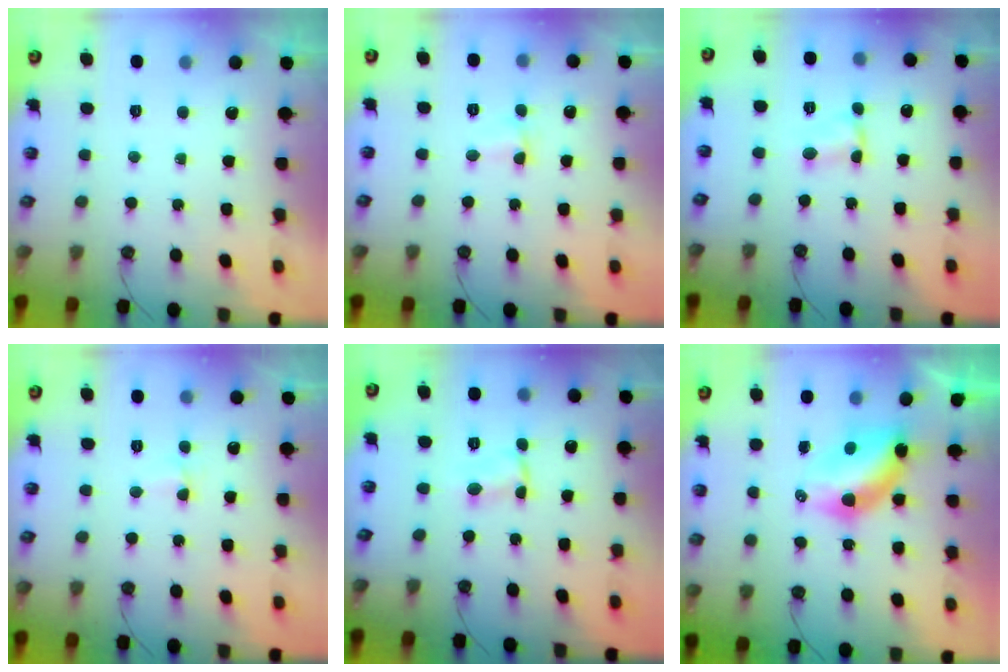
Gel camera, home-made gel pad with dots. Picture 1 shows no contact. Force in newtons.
{"total": 1.0, "press": 1.0, "slide": 0.4}
{"total": 2.5, "press": 2.5, "slide": 0.3}
{"total": 2.7, "press": 2.0, "slide": 1.8}
{"total": 1.9, "press": 1.9, "slide": 0.0}
{"total": 6.7, "press": 6.7, "slide": 0.7}